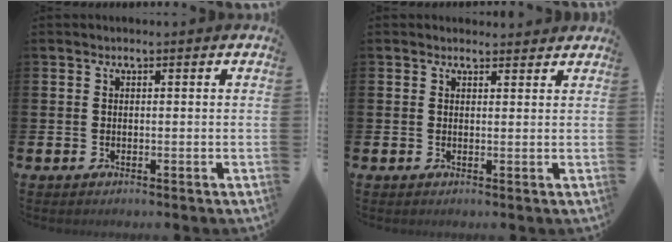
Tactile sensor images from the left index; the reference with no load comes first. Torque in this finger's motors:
{"motor_torque": [1.02, -1.12, 0.23, 0.01]}